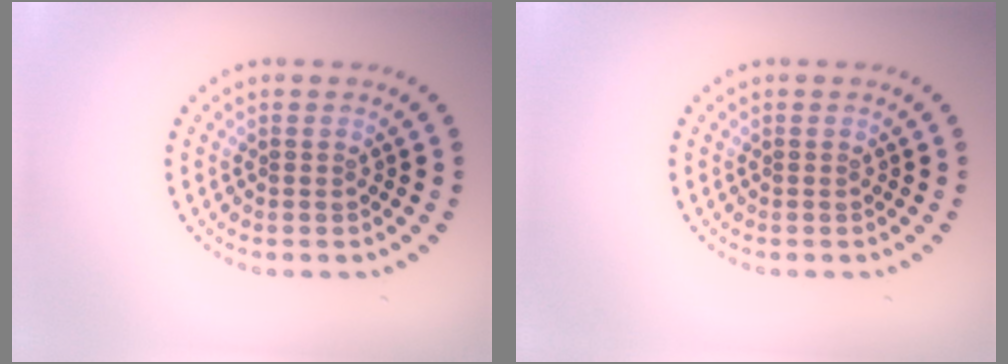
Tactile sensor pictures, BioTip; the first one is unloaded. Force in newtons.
{"total": 0.0}